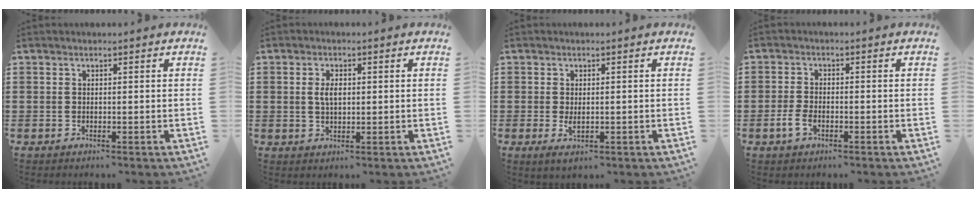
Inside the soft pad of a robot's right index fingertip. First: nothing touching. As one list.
[{"total": 3.0, "force": [0.4, 1.4, 2.6], "torque": [-0.053, 0.006, 0.005]}, {"total": 1.9, "force": [-0.3, 0.7, 1.8], "torque": [-0.035, -0.003, -0.004]}, {"total": 2.8, "force": [-1.3, 1.4, 2.1], "torque": [-0.051, -0.003, -0.028]}]